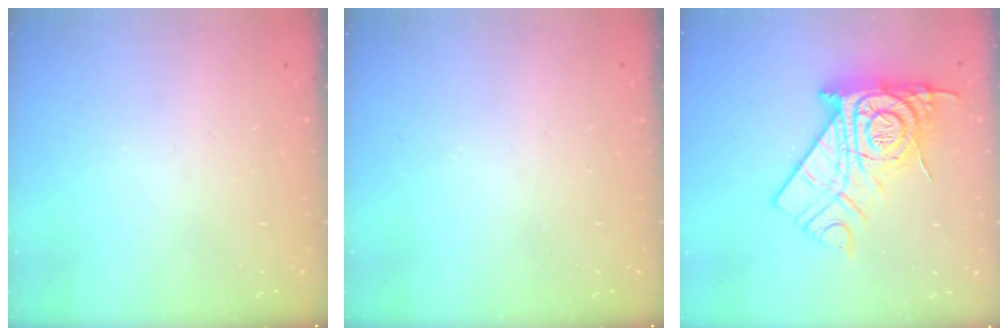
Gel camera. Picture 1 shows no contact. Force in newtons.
{"total": 0.0}
{"total": 19.7, "press": 19.6, "slide": 1.7}